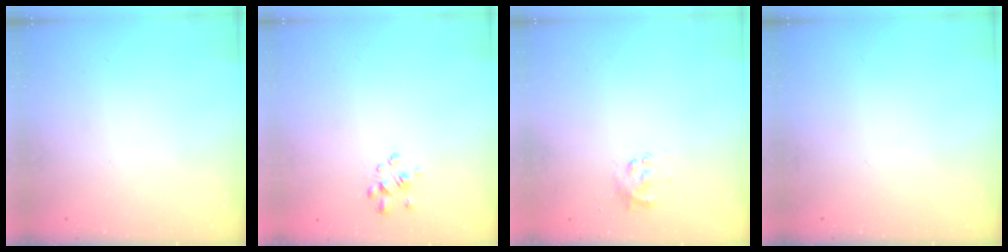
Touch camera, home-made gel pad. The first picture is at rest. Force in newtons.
{"total": 2.7, "press": 2.4, "slide": 1.1}
{"total": 2.3, "press": 2.2, "slide": 0.7}
{"total": 0.0}